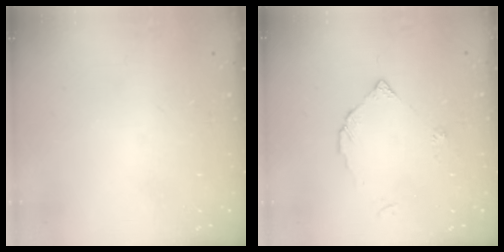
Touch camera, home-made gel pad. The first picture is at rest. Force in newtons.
{"total": 3.1, "press": 3.1, "slide": 0.3}